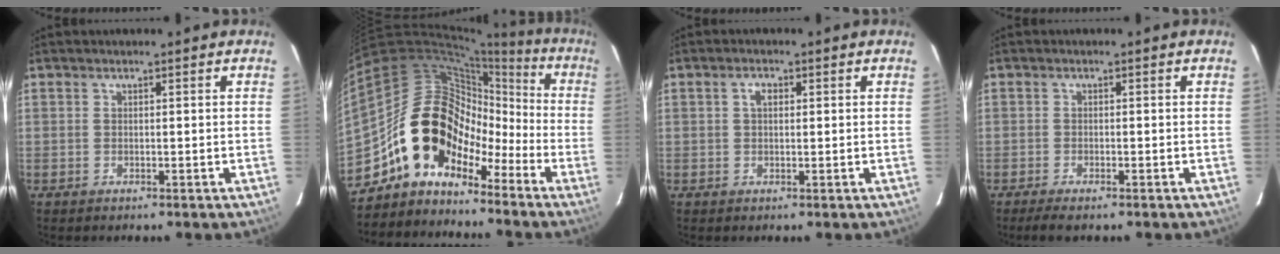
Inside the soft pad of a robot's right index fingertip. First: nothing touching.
{"total": 14.1, "force": [-8.0, 10.2, 5.5], "torque": [-0.094, 0.047, -0.158]}
{"total": 1.9, "force": [0.5, 1.1, 1.4], "torque": [-0.025, 0.007, 0.009]}
{"total": 3.0, "force": [-2.4, 0.4, 1.8], "torque": [-0.042, -0.010, -0.043]}